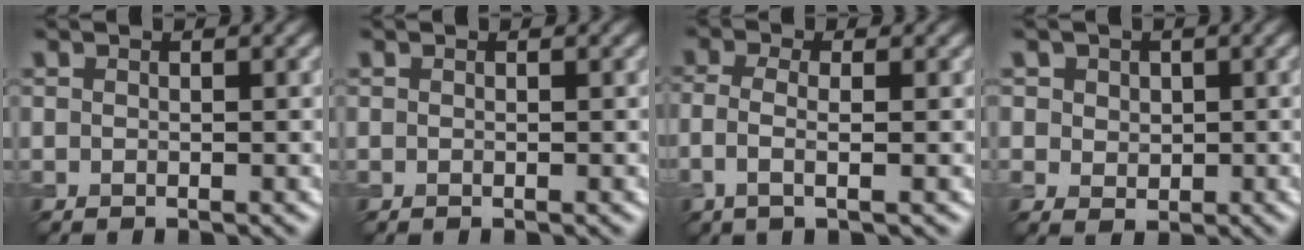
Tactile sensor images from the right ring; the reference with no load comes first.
{"total": 0.0}
{"total": 2.6, "force": [-0.4, 0.8, 2.4], "torque": [-0.057, -0.006, -0.007]}
{"total": 3.4, "force": [1.3, 2.7, 1.5], "torque": [-0.029, 0.009, 0.020]}